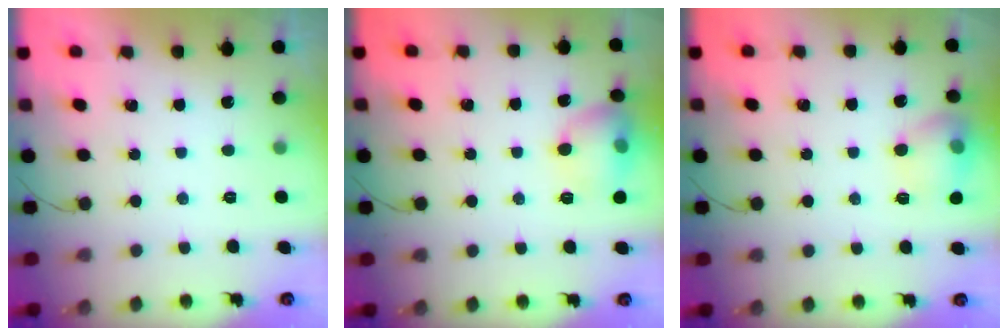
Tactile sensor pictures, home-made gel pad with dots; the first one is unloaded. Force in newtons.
{"total": 11.4, "press": 11.3, "slide": 1.7}
{"total": 11.2, "press": 11.2, "slide": 0.8}